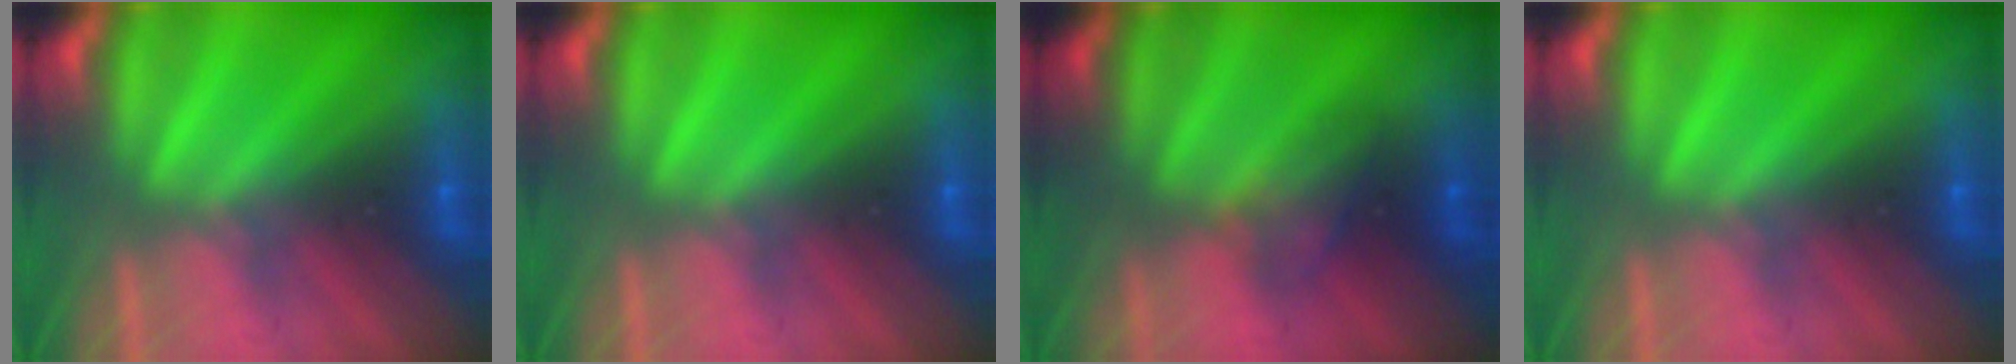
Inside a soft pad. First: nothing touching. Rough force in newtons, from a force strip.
{"total": 0.0}
{"total": 2.3}
{"total": 0.0}